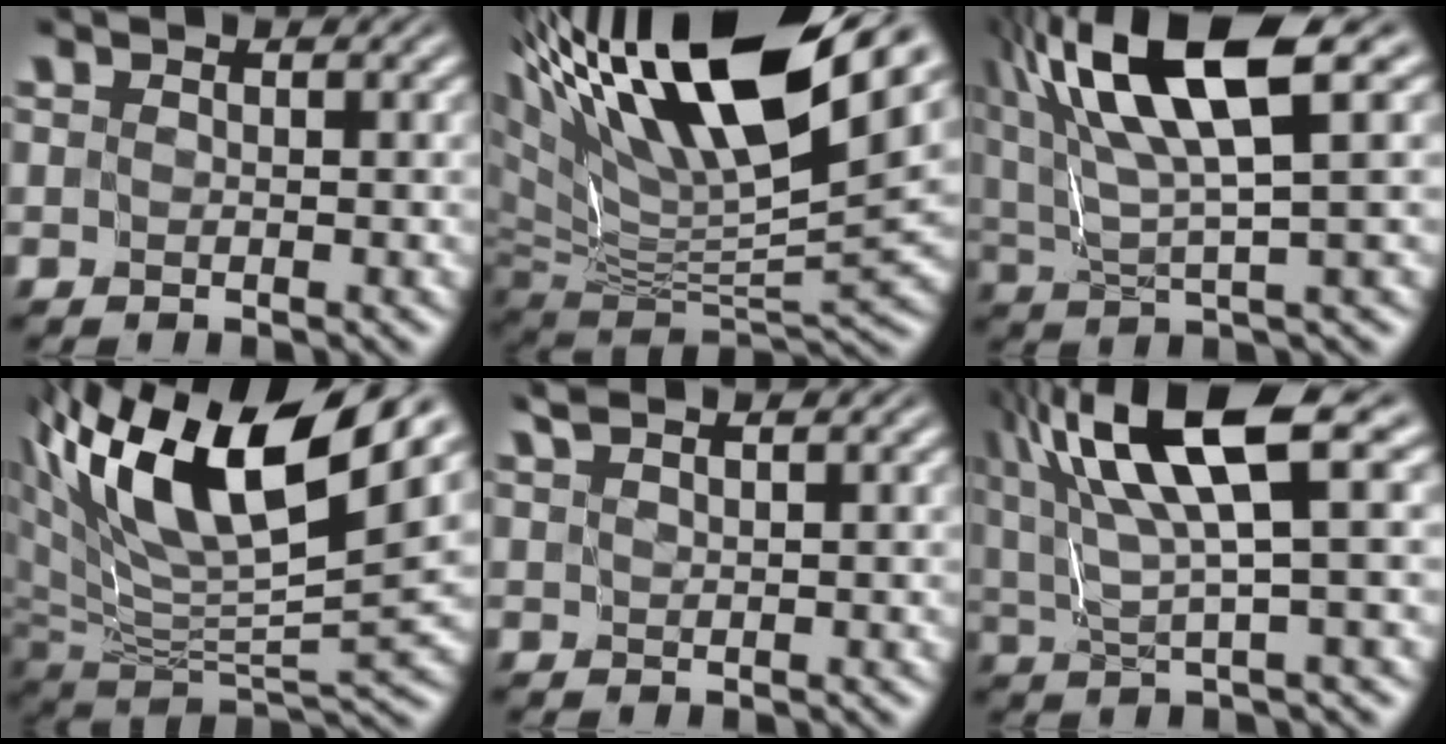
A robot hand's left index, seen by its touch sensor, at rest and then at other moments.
{"total": 17.2, "force": [8.9, 5.6, 13.6], "torque": [-0.273, 0.033, 0.162]}
{"total": 11.4, "force": [5.6, 2.4, 9.7], "torque": [-0.190, 0.023, 0.105]}
{"total": 13.7, "force": [7.1, 4.9, 10.6], "torque": [-0.205, 0.010, 0.132]}
{"total": 2.0, "force": [1.8, 0.0, 0.8], "torque": [-0.015, 0.005, 0.031]}
{"total": 10.6, "force": [4.7, 1.9, 9.3], "torque": [-0.171, 0.018, 0.090]}